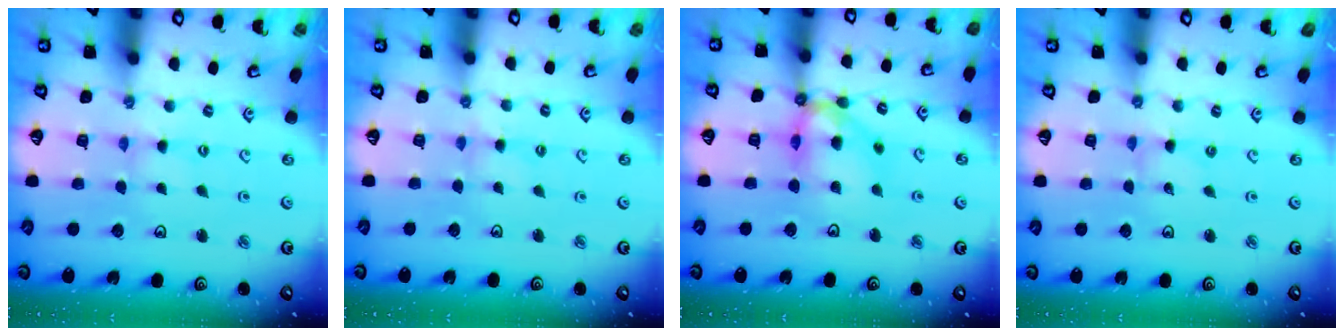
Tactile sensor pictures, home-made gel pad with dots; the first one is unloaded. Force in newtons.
{"total": 3.2, "press": 3.1, "slide": 0.5}
{"total": 13.3, "press": 13.2, "slide": 1.6}
{"total": 0.0}